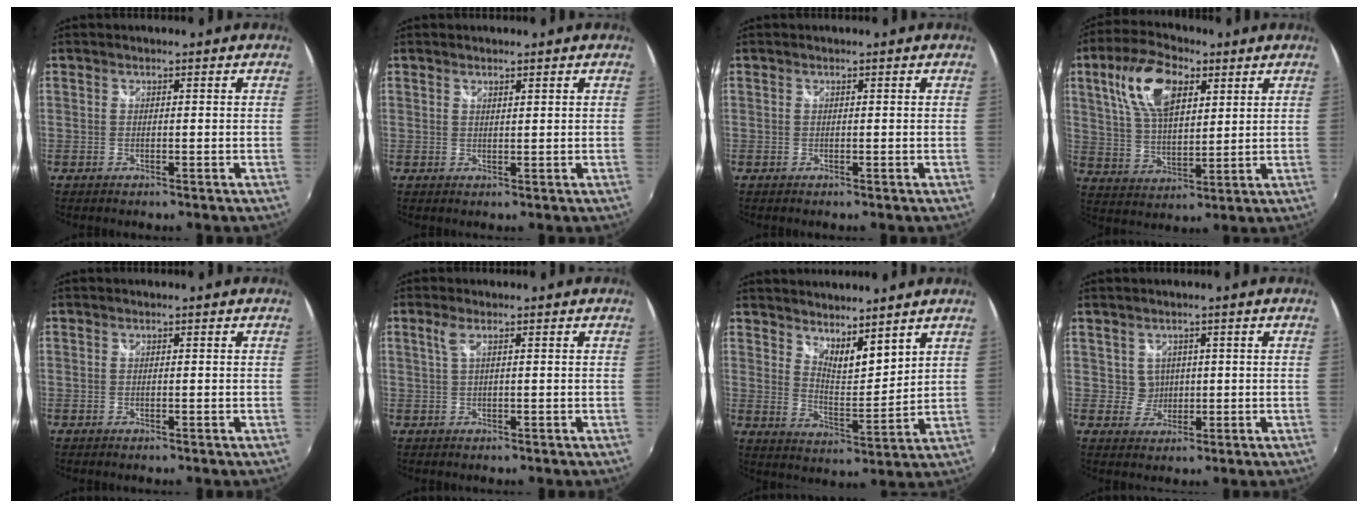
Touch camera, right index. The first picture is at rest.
{"total": 0.9, "force": [0.8, 0.0, 0.4], "torque": [-0.005, -0.001, 0.014]}
{"total": 0.0}
{"total": 13.9, "force": [6.1, 6.8, 10.4], "torque": [-0.199, 0.025, 0.115]}
{"total": 0.0}
{"total": 1.6, "force": [0.4, 0.0, 1.5], "torque": [-0.029, 0.002, 0.006]}
{"total": 8.0, "force": [6.6, 2.1, 4.0], "torque": [-0.054, -0.008, 0.114]}
{"total": 2.6, "force": [0.6, 2.5, -0.1], "torque": [0.007, 0.010, 0.013]}